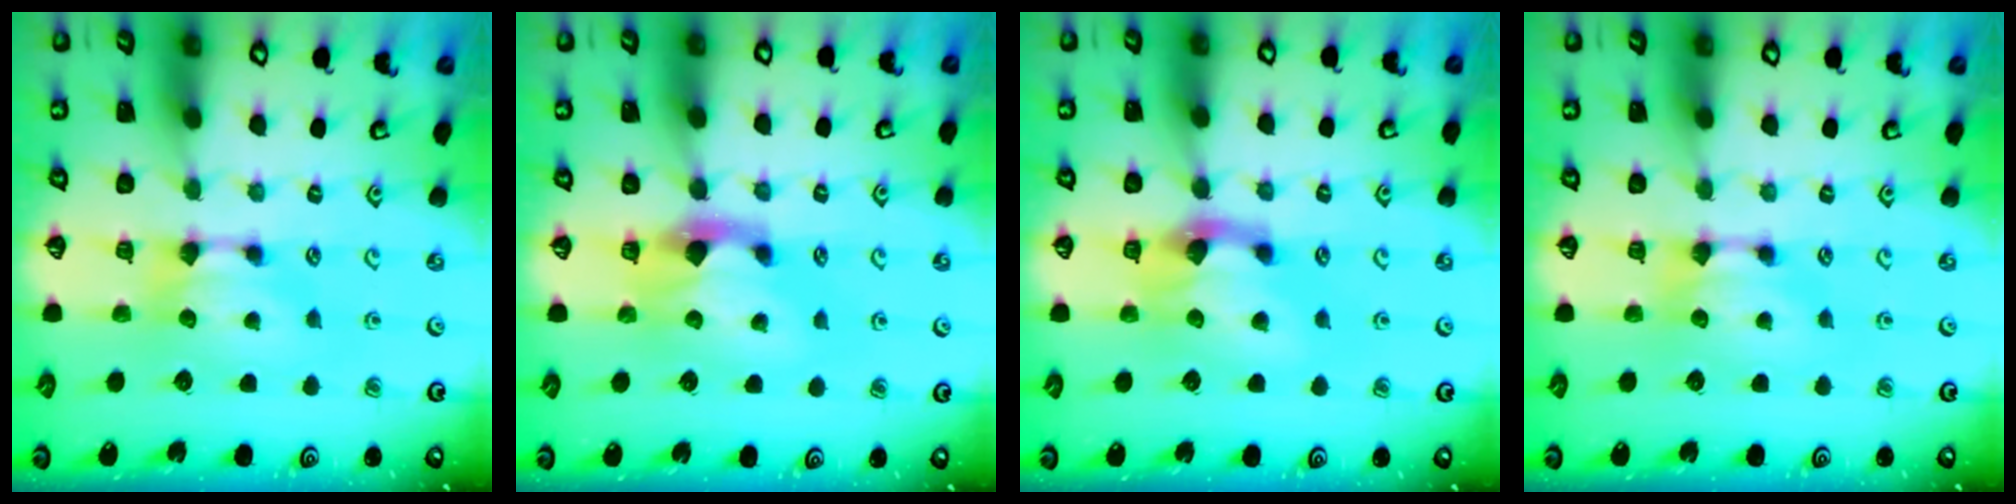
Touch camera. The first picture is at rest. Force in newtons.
{"total": 2.2, "press": 1.9, "slide": 1.2}
{"total": 2.6, "press": 1.9, "slide": 1.7}
{"total": 0.0}